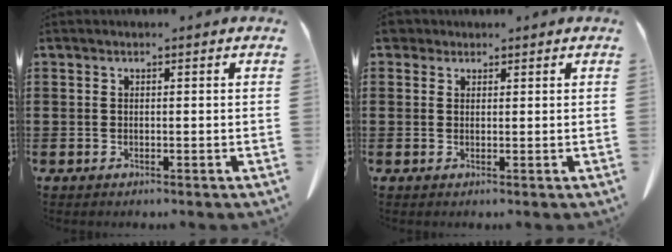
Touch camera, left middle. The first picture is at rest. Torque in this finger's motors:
{"motor_torque": [-0.10, 0.04, 0.00, 0.01]}